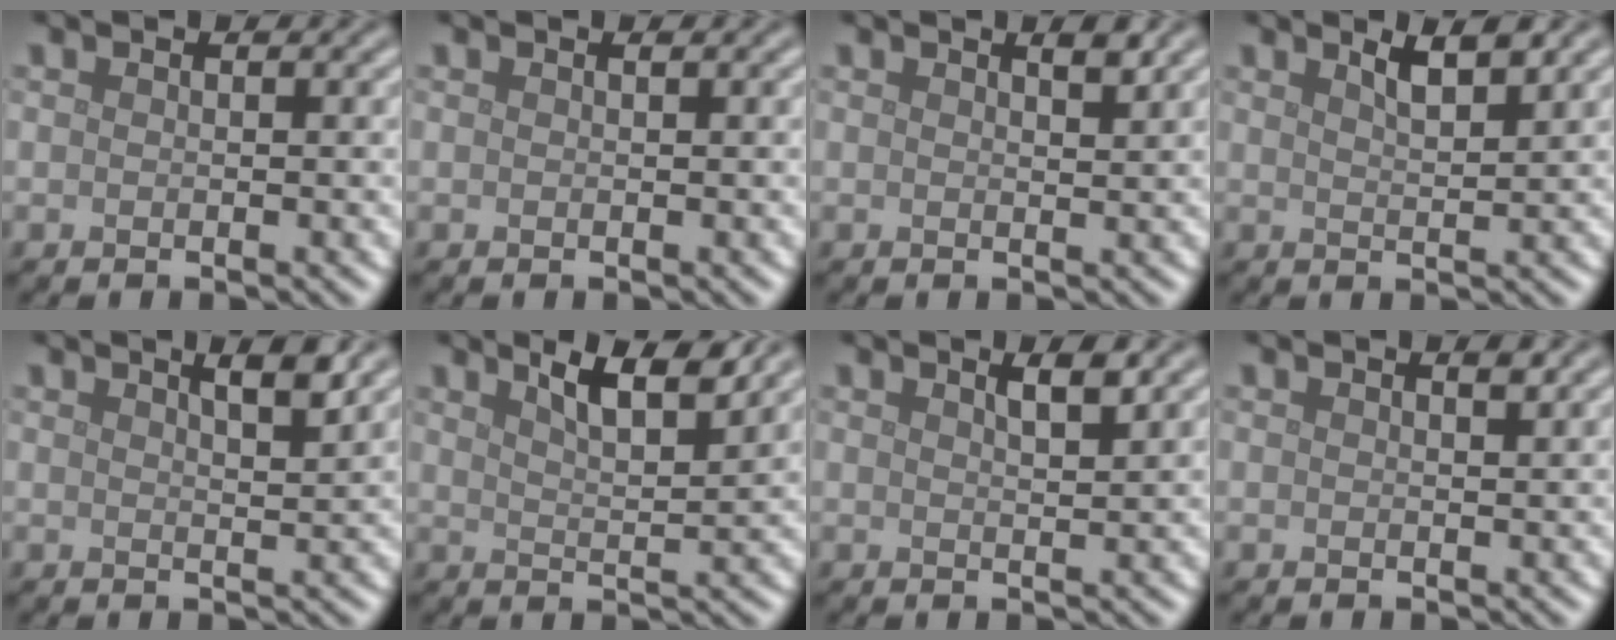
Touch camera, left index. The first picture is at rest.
{"total": 0.0}
{"total": 1.3, "force": [1.0, 0.2, 0.8], "torque": [-0.010, 0.002, 0.015]}
{"total": 2.9, "force": [2.0, 0.7, 2.0], "torque": [-0.025, 0.004, 0.033]}
{"total": 2.8, "force": [1.9, 0.5, 2.0], "torque": [-0.017, 0.009, 0.021]}
{"total": 5.0, "force": [3.4, 1.1, 3.5], "torque": [-0.047, 0.012, 0.049]}
{"total": 2.1, "force": [1.3, 0.4, 1.5], "torque": [-0.017, 0.004, 0.019]}
{"total": 0.8, "force": [0.6, 0.1, 0.5], "torque": [-0.007, 0.000, 0.009]}